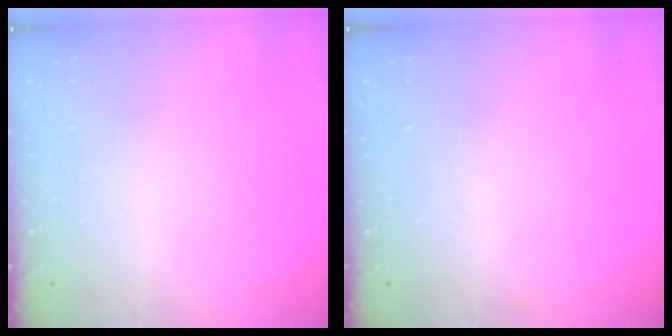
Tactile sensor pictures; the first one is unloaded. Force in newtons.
{"total": 0.0}